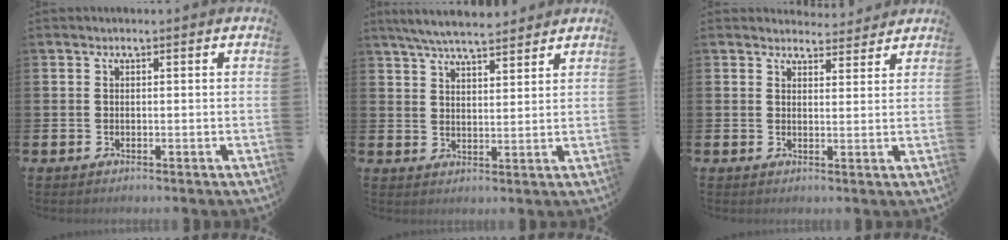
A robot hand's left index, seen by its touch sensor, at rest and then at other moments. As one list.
[{"total": 6.1, "force": [5.8, 0.9, 1.8], "torque": [-0.046, -0.021, 0.104]}, {"total": 3.3, "force": [3.2, 0.7, -0.2], "torque": [0.008, -0.021, 0.056]}]